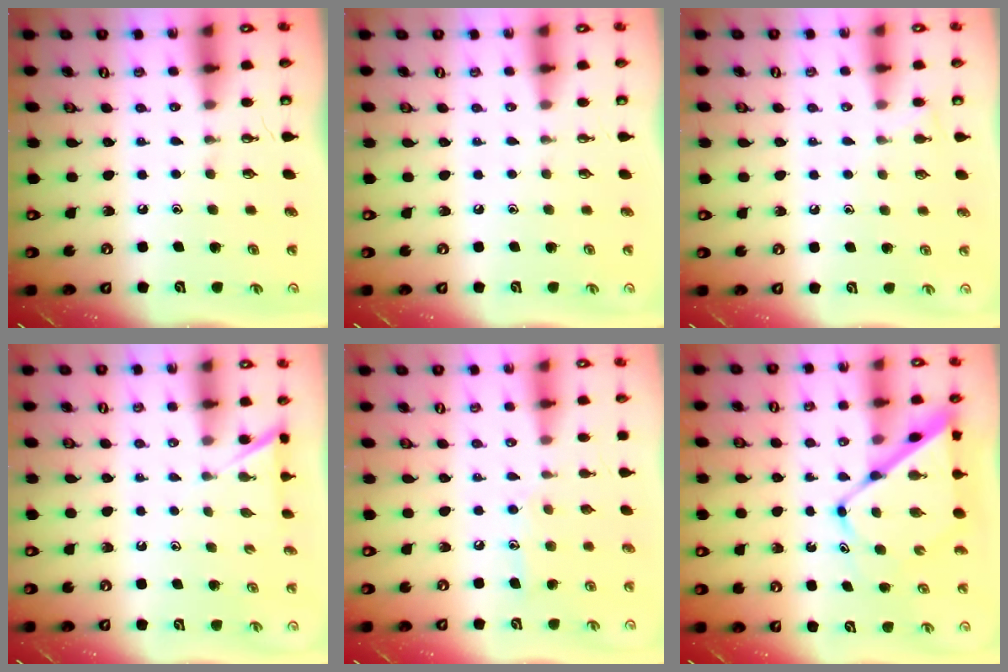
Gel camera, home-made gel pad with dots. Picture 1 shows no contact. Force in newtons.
{"total": 0.0}
{"total": 3.6, "press": 3.6, "slide": 0.5}
{"total": 3.3, "press": 3.3, "slide": 0.4}
{"total": 8.6, "press": 8.6, "slide": 0.5}
{"total": 11.6, "press": 11.5, "slide": 0.9}